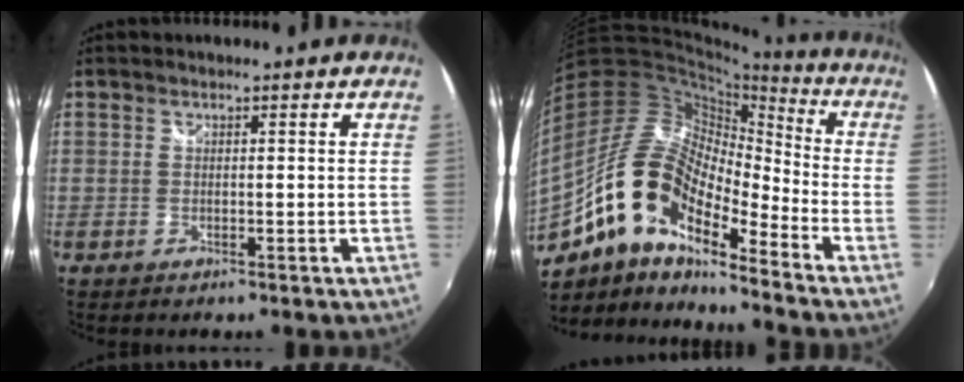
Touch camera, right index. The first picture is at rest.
{"total": 19.1, "force": [-10.3, 7.7, 14.1], "torque": [-0.247, -0.012, -0.210]}